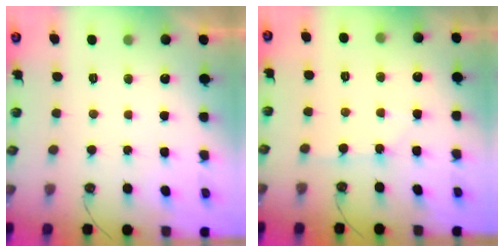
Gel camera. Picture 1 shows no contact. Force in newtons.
{"total": 3.9, "press": 3.9, "slide": 0.5}